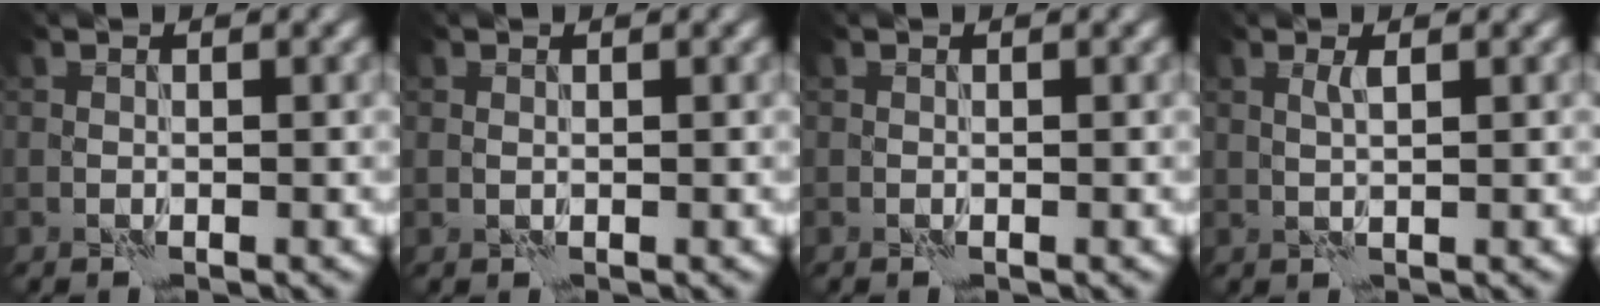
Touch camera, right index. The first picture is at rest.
{"total": 0.0}
{"total": 0.0}
{"total": 1.0, "force": [0.3, 0.0, 1.0], "torque": [-0.020, 0.003, 0.004]}